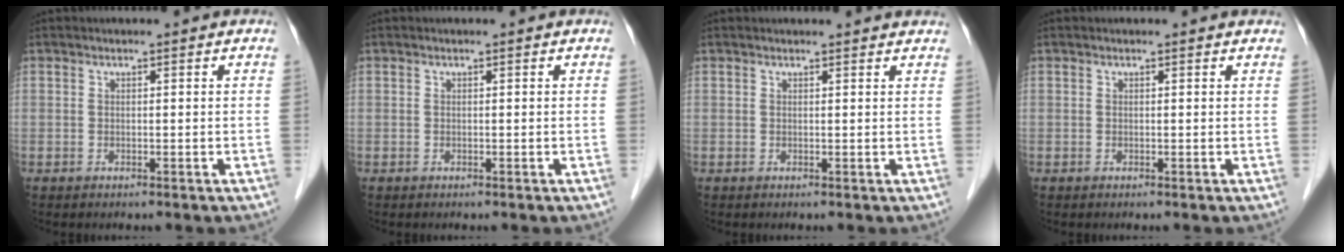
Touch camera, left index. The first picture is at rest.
{"total": 0.0}
{"total": 5.0, "force": [4.9, 0.4, 1.2], "torque": [-0.012, 0.020, 0.046]}
{"total": 1.3, "force": [1.3, 0.2, 0.2], "torque": [-0.012, 0.015, 0.013]}